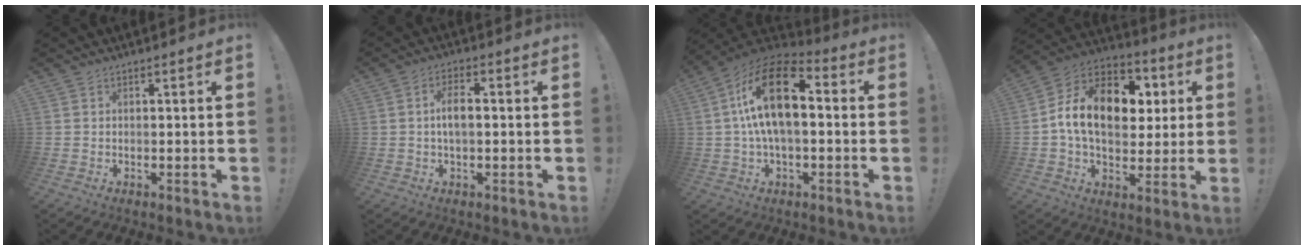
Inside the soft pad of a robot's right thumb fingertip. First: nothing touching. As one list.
[{"total": 5.6, "force": [0.1, 2.4, 5.0], "torque": [-0.088, 0.006, -0.002]}, {"total": 19.8, "force": [3.2, 9.9, 16.9], "torque": [-0.300, 0.004, 0.052]}, {"total": 18.2, "force": [2.9, 12.6, 12.9], "torque": [-0.206, 0.002, 0.054]}]